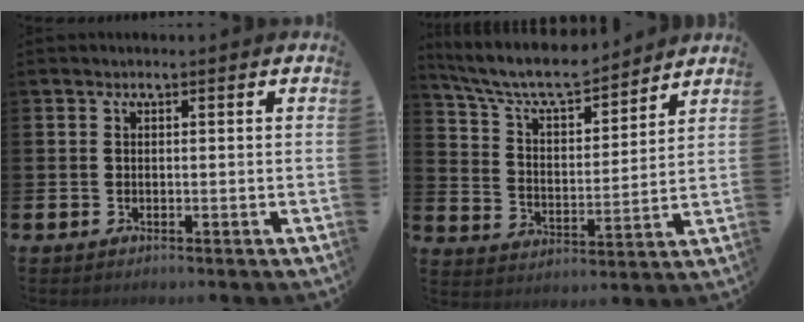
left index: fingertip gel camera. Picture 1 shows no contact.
{"total": 8.3, "force": [7.6, 1.8, 2.8], "torque": [-0.094, -0.045, 0.133]}